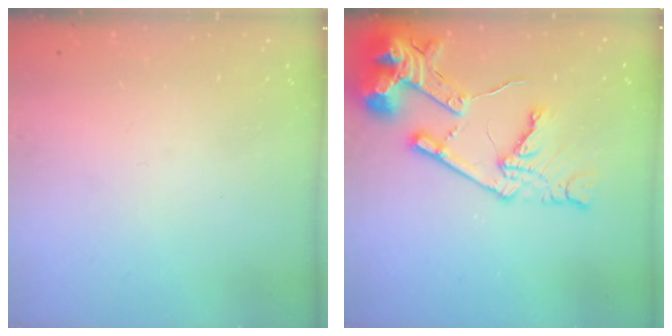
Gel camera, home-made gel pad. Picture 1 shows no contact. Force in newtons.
{"total": 18.7, "press": 18.6, "slide": 2.1}